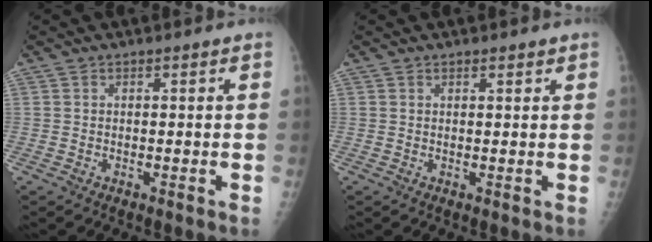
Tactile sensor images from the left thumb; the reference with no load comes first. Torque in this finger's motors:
{"motor_torque": [-0.38, -0.24, -0.49, -0.05, -0.04]}